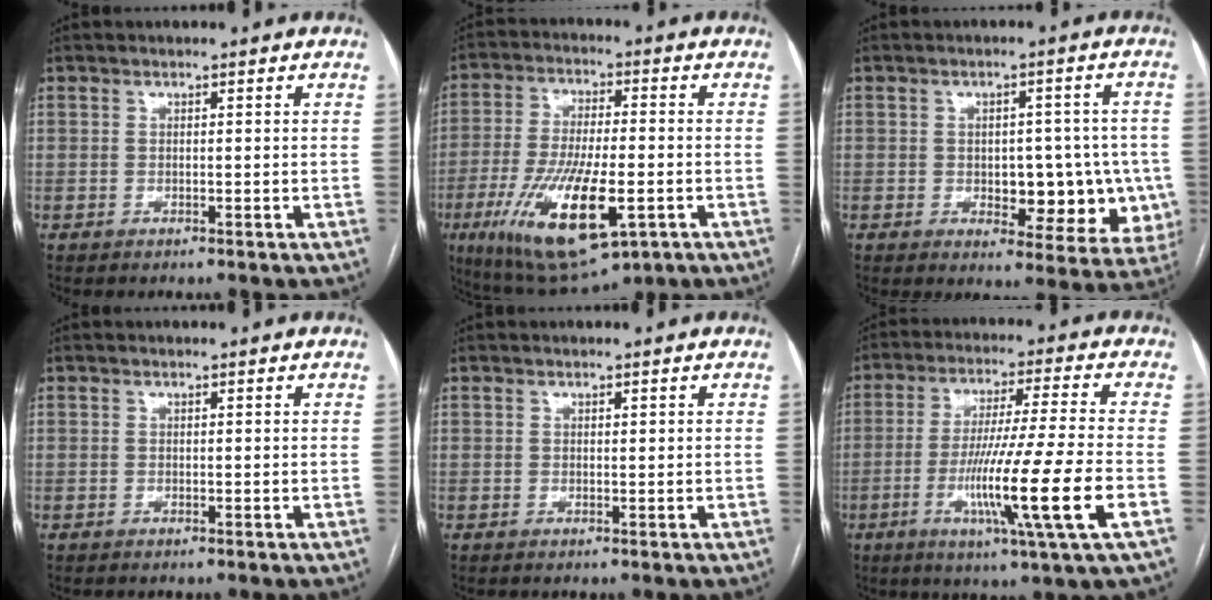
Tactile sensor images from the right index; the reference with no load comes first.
{"total": 17.4, "force": [-6.3, 4.8, 15.5], "torque": [-0.307, -0.026, -0.093]}
{"total": 11.0, "force": [-1.8, 5.8, 9.2], "torque": [-0.095, 0.014, -0.009]}
{"total": 0.0}
{"total": 0.0}
{"total": 15.4, "force": [-4.8, -1.7, 14.5], "torque": [-0.270, -0.025, -0.088]}